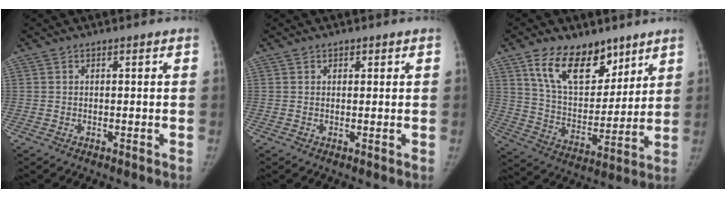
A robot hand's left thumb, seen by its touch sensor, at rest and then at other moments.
{"total": 0.9, "force": [0.5, 0.7, 0.2], "torque": [0.008, -0.002, 0.006]}
{"total": 16.4, "force": [10.4, 9.2, 8.8], "torque": [-0.097, -0.060, 0.189]}